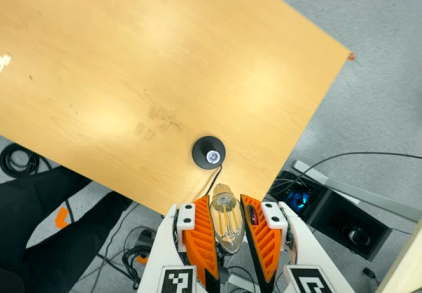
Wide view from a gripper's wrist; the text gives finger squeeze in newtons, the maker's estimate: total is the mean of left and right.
{"total": 12.5, "left": 13.1, "right": 12.0}